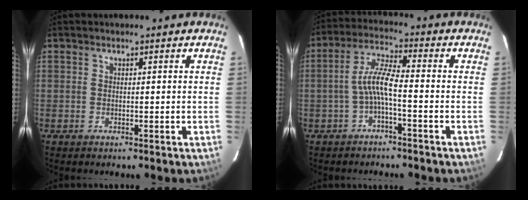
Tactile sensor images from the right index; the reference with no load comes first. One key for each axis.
{"total": 5.8, "fx": -2.1, "fy": 0.6, "fz": 5.4, "tx": -0.122, "ty": 0.015, "tz": -0.040}